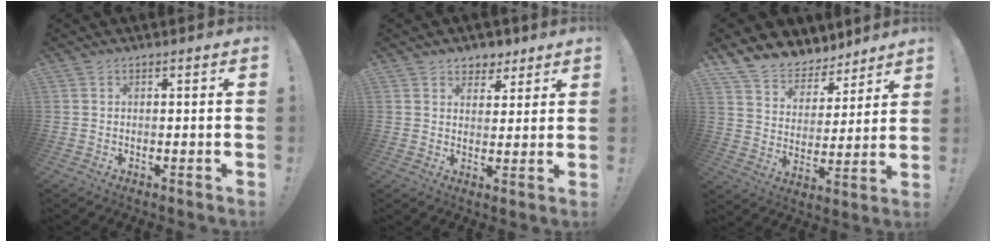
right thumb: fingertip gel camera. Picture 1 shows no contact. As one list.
[{"total": 5.7, "force": [3.8, 4.2, 0.7], "torque": [0.005, -0.028, 0.071]}, {"total": 9.5, "force": [7.8, 5.4, 1.2], "torque": [-0.024, -0.071, 0.148]}]